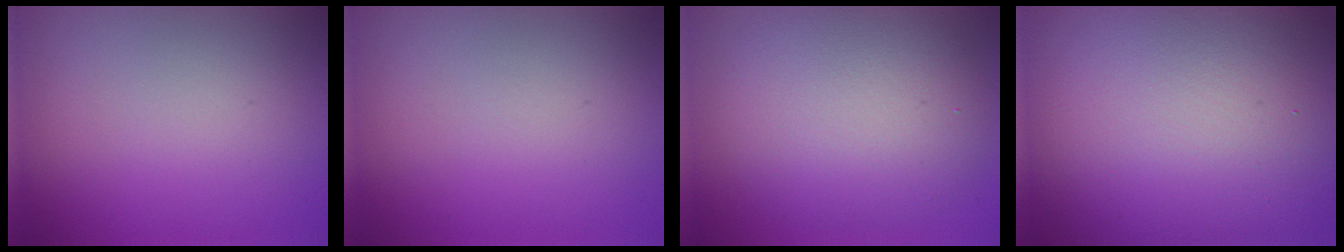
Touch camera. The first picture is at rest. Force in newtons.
{"total": 0.0}
{"total": 7.7, "press": 7.7, "slide": 0.8}
{"total": 20.5, "press": 20.4, "slide": 1.5}